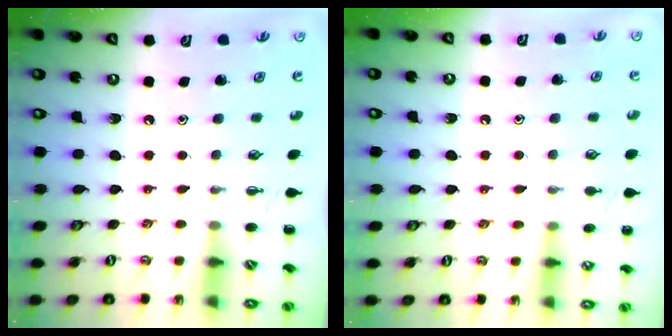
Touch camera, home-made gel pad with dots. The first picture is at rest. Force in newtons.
{"total": 6.3, "press": 6.0, "slide": 2.0}